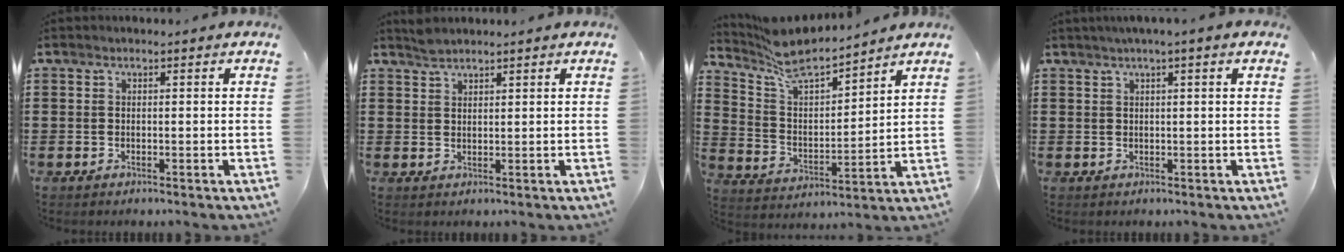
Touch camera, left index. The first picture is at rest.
{"total": 1.7, "force": [1.7, 0.3, 0.4], "torque": [-0.011, -0.001, 0.032]}
{"total": 7.5, "force": [7.0, 1.1, 2.4], "torque": [-0.082, -0.050, 0.123]}
{"total": 1.3, "force": [0.7, 0.0, 1.0], "torque": [-0.021, 0.000, 0.013]}